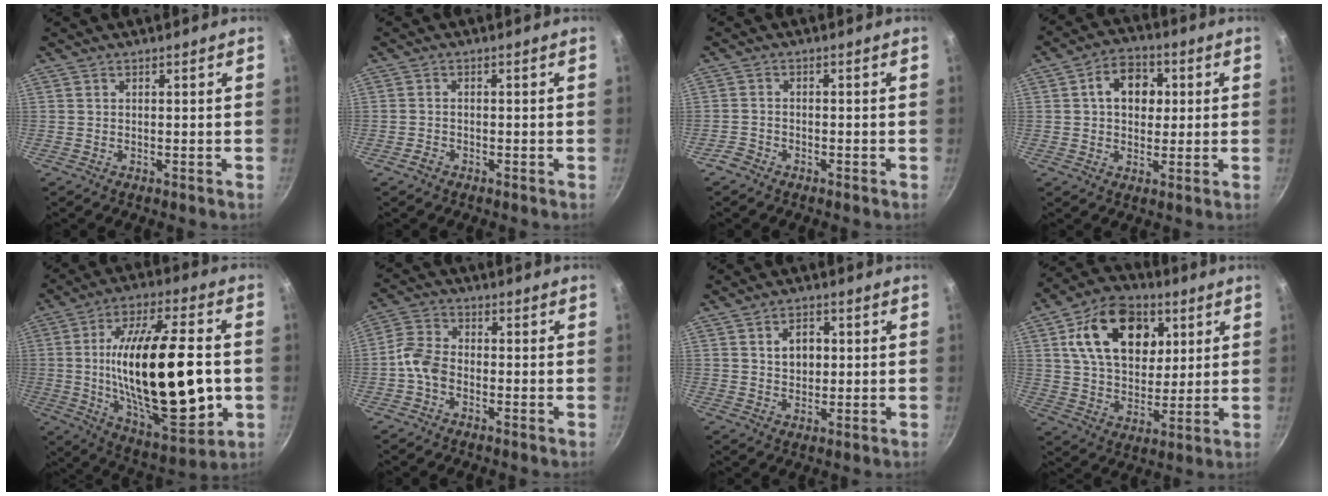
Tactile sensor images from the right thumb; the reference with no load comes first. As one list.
[{"total": 1.5, "force": [-1.1, 0.9, 0.5], "torque": [-0.012, 0.014, -0.022]}, {"total": 2.3, "force": [-1.9, 1.1, 0.6], "torque": [-0.021, 0.020, -0.036]}, {"total": 9.2, "force": [1.8, 6.8, 5.9], "torque": [-0.060, 0.006, 0.018]}, {"total": 29.6, "force": [-1.6, 11.6, 27.2], "torque": [-0.459, 0.002, -0.017]}, {"total": 5.7, "force": [-2.0, 3.9, 3.5], "torque": [-0.069, 0.028, -0.053]}, {"total": 5.3, "force": [1.1, 3.8, 3.5], "torque": [-0.039, 0.001, 0.020]}, {"total": 19.3, "force": [6.7, 13.0, 12.5], "torque": [-0.177, -0.007, 0.108]}]